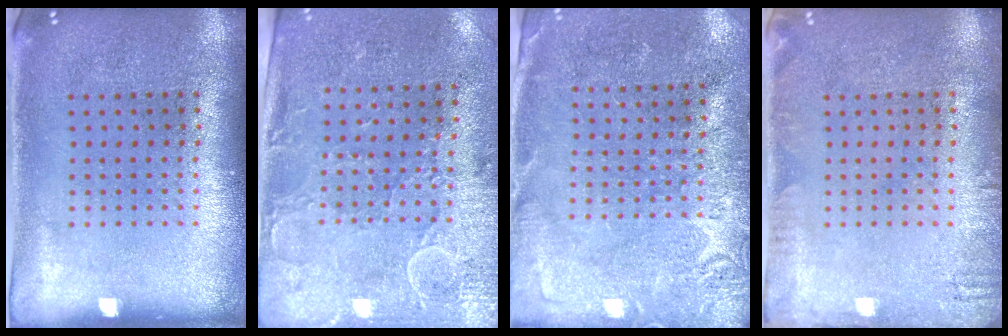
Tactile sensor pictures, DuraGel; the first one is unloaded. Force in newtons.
{"total": 2.9, "press": 2.5, "slide": 1.6}
{"total": 2.7, "press": 2.6, "slide": 0.6}
{"total": 1.5, "press": 1.5, "slide": 0.2}